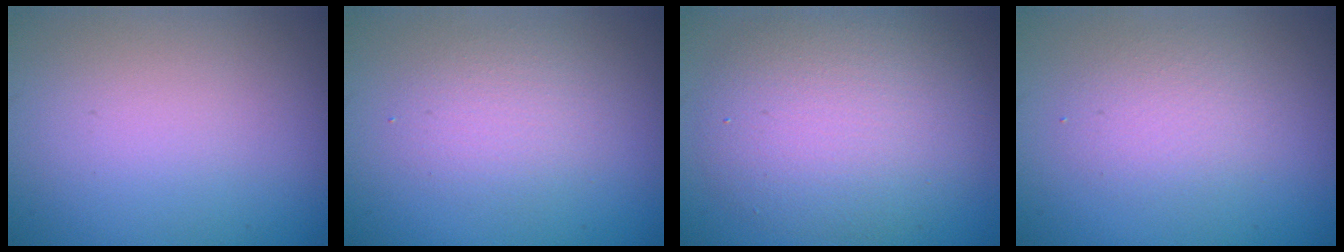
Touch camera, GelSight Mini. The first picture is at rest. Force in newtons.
{"total": 2.3, "press": 2.3, "slide": 0.2}
{"total": 6.9, "press": 6.9, "slide": 0.6}
{"total": 2.3, "press": 2.3, "slide": 0.1}